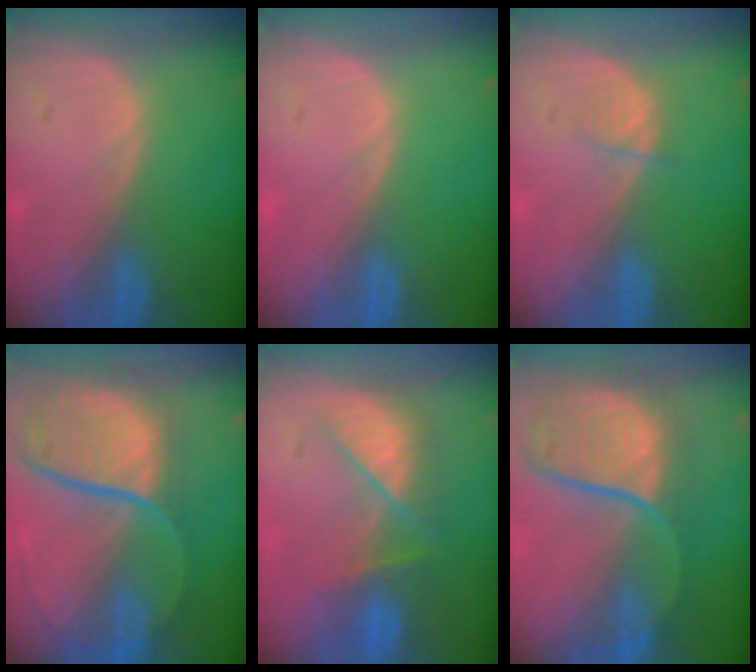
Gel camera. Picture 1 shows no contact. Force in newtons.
{"total": 0.0}
{"total": 1.6, "press": 1.5, "slide": 0.2}
{"total": 11.9, "press": 9.9, "slide": 6.7}
{"total": 7.1, "press": 7.0, "slide": 1.3}
{"total": 10.7, "press": 9.7, "slide": 4.4}